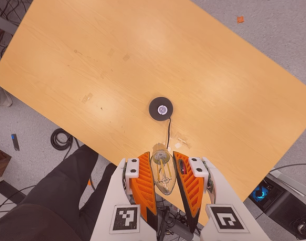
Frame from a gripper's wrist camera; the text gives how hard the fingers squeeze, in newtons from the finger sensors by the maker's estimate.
{"total": 12.3, "left": 12.9, "right": 11.6}